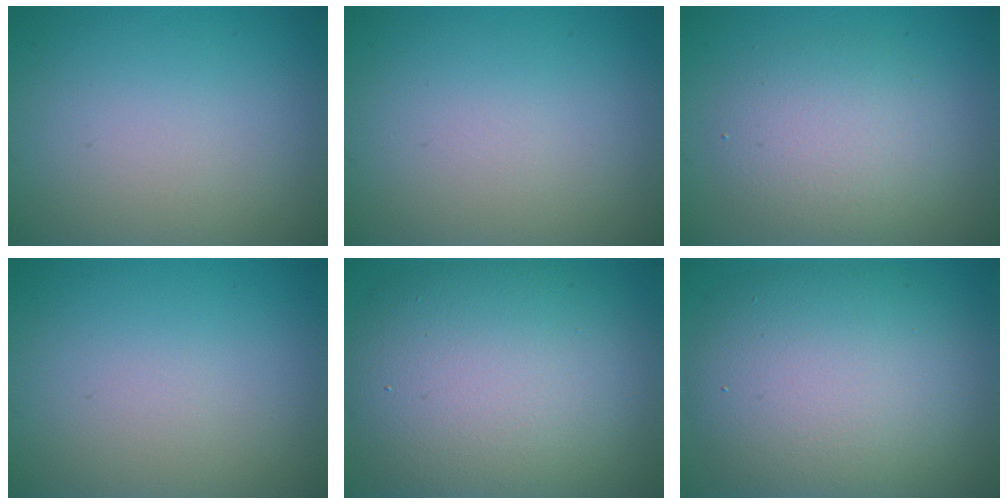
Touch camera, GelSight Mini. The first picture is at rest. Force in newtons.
{"total": 0.0}
{"total": 4.0, "press": 4.0, "slide": 0.3}
{"total": 0.0}
{"total": 12.2, "press": 12.2, "slide": 0.6}
{"total": 10.7, "press": 10.7, "slide": 0.4}